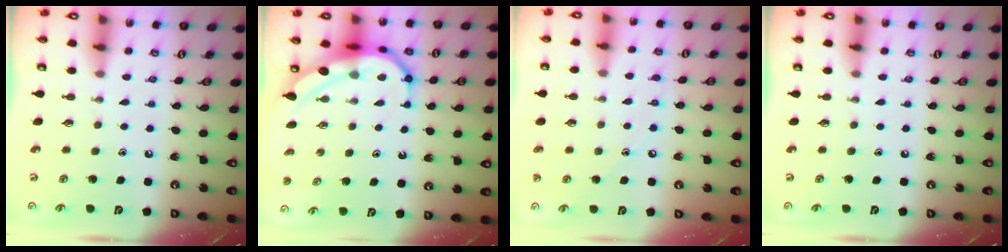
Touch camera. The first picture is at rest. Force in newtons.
{"total": 9.3, "press": 9.2, "slide": 0.8}
{"total": 6.3, "press": 6.2, "slide": 0.7}
{"total": 0.0}